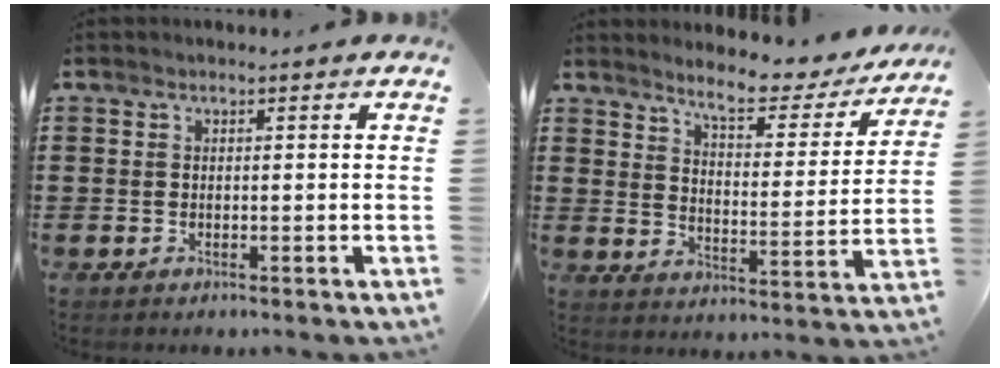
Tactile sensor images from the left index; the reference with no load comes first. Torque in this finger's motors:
{"motor_torque": [0.23, -1.13, 0.41, 0.11]}